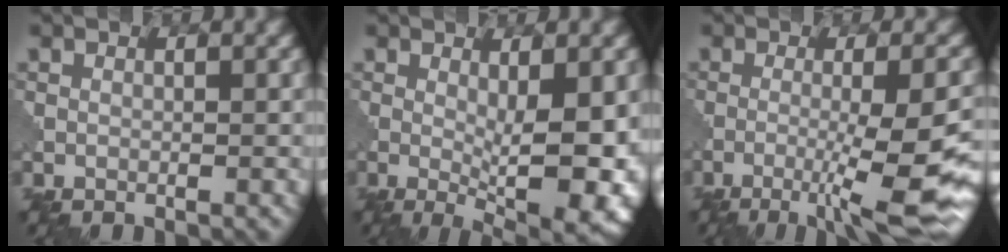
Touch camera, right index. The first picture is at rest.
{"total": 9.4, "force": [-0.9, 3.2, 8.8], "torque": [-0.128, -0.017, -0.006]}
{"total": 9.6, "force": [-3.7, 1.5, 8.7], "torque": [-0.130, 0.001, -0.059]}